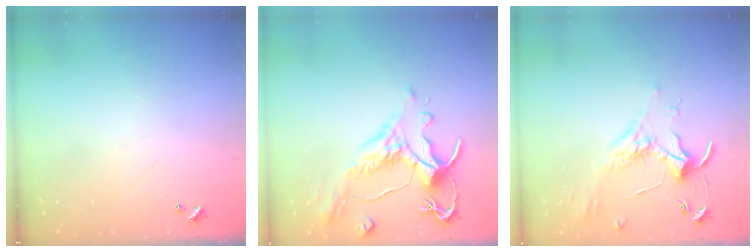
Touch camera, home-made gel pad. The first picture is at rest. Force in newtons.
{"total": 1.5, "press": 0.2, "slide": 1.5}
{"total": 1.8, "press": 1.8, "slide": 0.4}